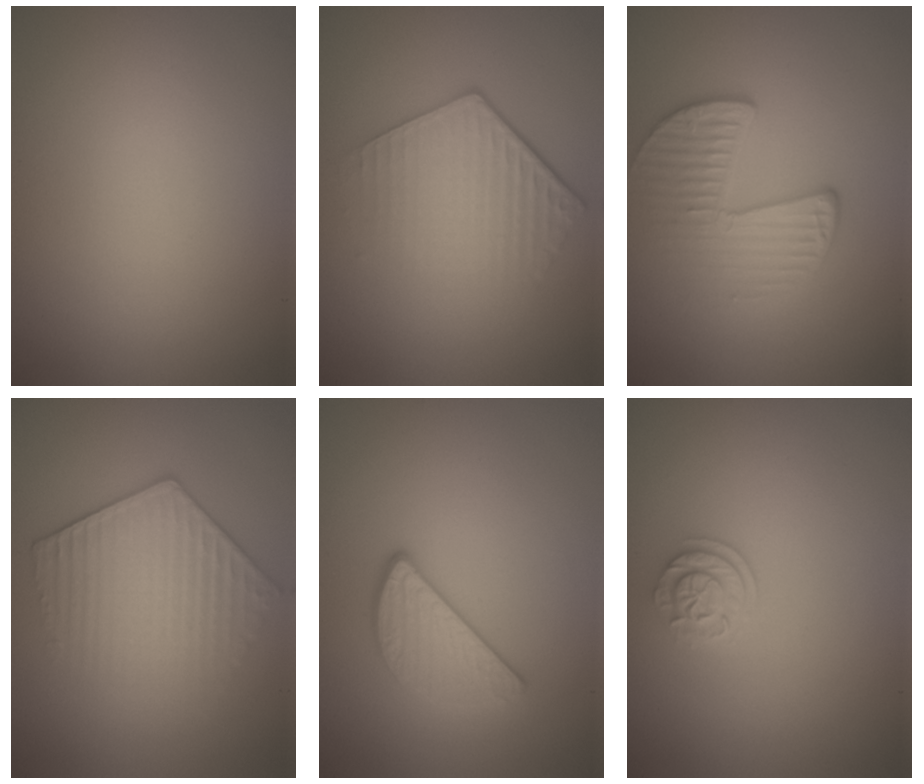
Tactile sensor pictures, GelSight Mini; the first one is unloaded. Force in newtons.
{"total": 4.4, "press": 3.1, "slide": 3.1}
{"total": 3.5, "press": 2.9, "slide": 2.0}
{"total": 4.5, "press": 3.8, "slide": 2.3}
{"total": 3.0, "press": 2.6, "slide": 1.3}
{"total": 1.9, "press": 1.6, "slide": 1.1}